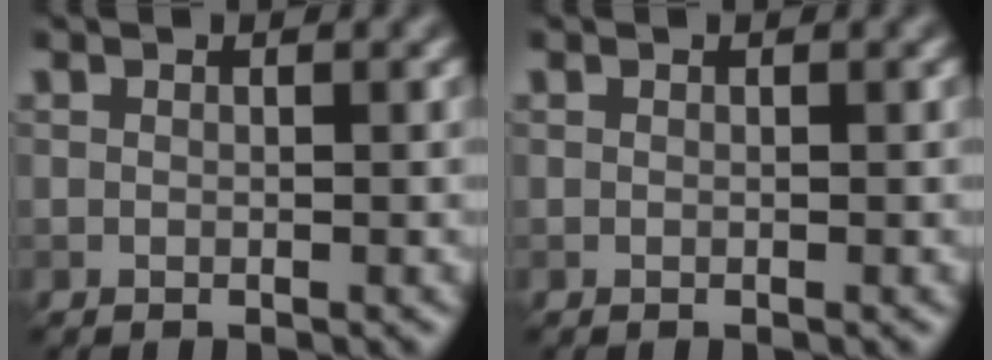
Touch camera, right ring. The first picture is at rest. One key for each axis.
{"total": 0.0}